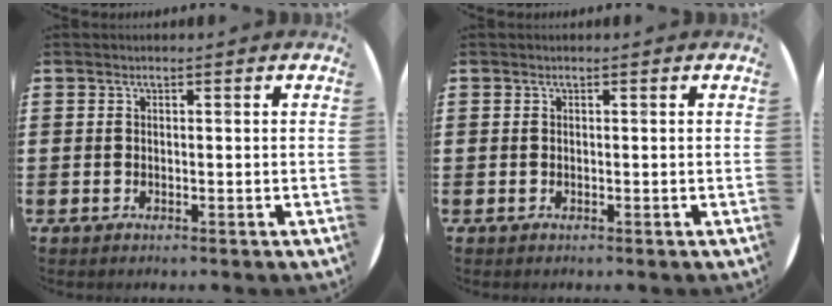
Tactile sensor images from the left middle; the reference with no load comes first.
{"total": 0.0}